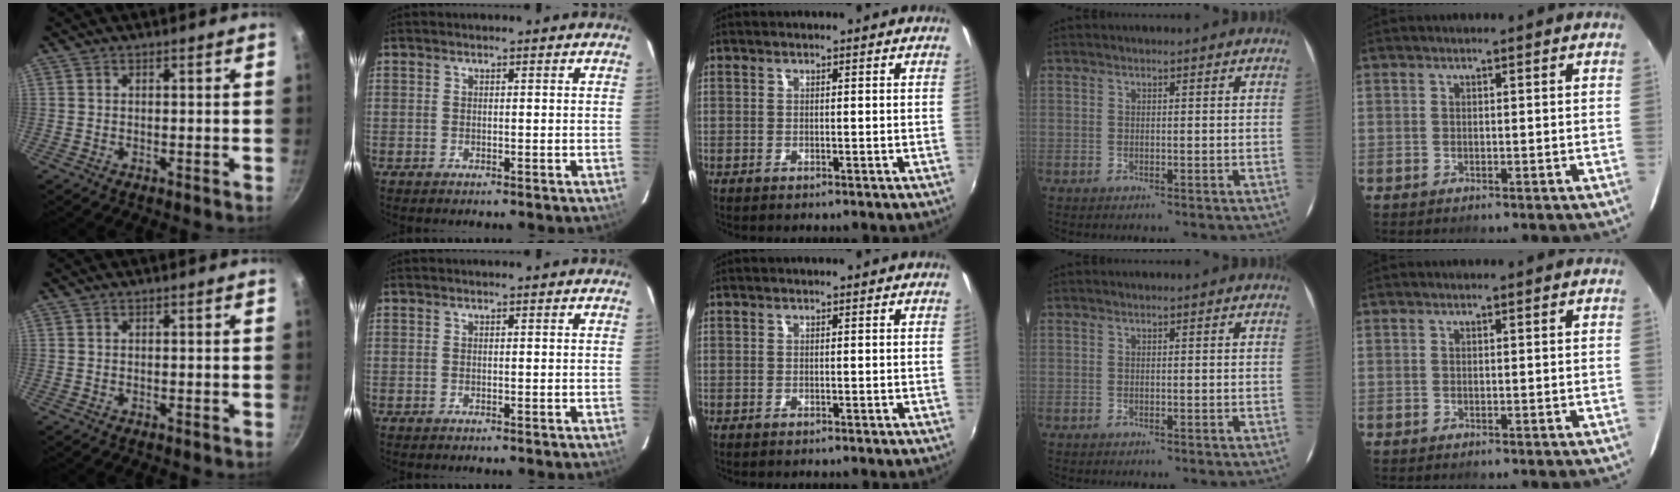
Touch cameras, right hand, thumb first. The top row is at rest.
{}